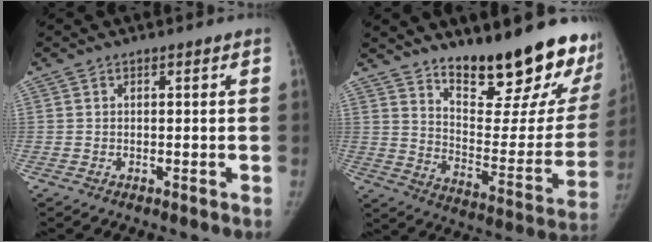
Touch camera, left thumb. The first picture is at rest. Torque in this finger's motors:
{"motor_torque": [0.63, -0.08, 1.48, -1.29, 0.06]}